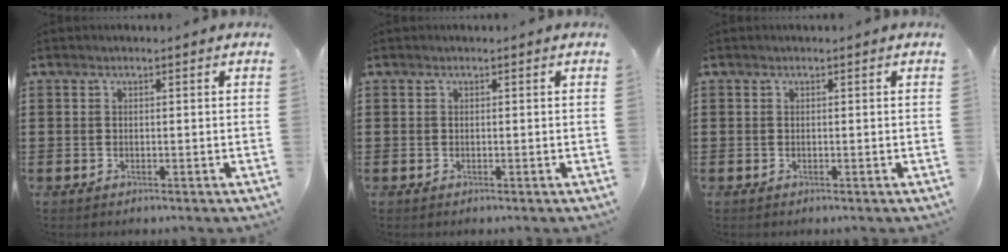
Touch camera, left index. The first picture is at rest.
{"total": 0.0}
{"total": 0.0}